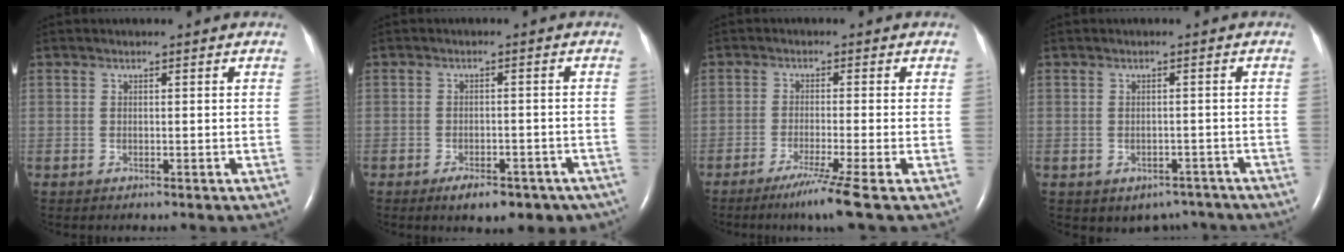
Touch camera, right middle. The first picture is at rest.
{"total": 9.6, "force": [-7.1, 4.2, 4.9], "torque": [-0.041, 0.009, -0.090]}
{"total": 6.0, "force": [-4.0, -1.8, 4.1], "torque": [-0.074, -0.022, -0.073]}
{"total": 5.1, "force": [-3.8, 3.3, 0.8], "torque": [-0.002, 0.017, -0.044]}